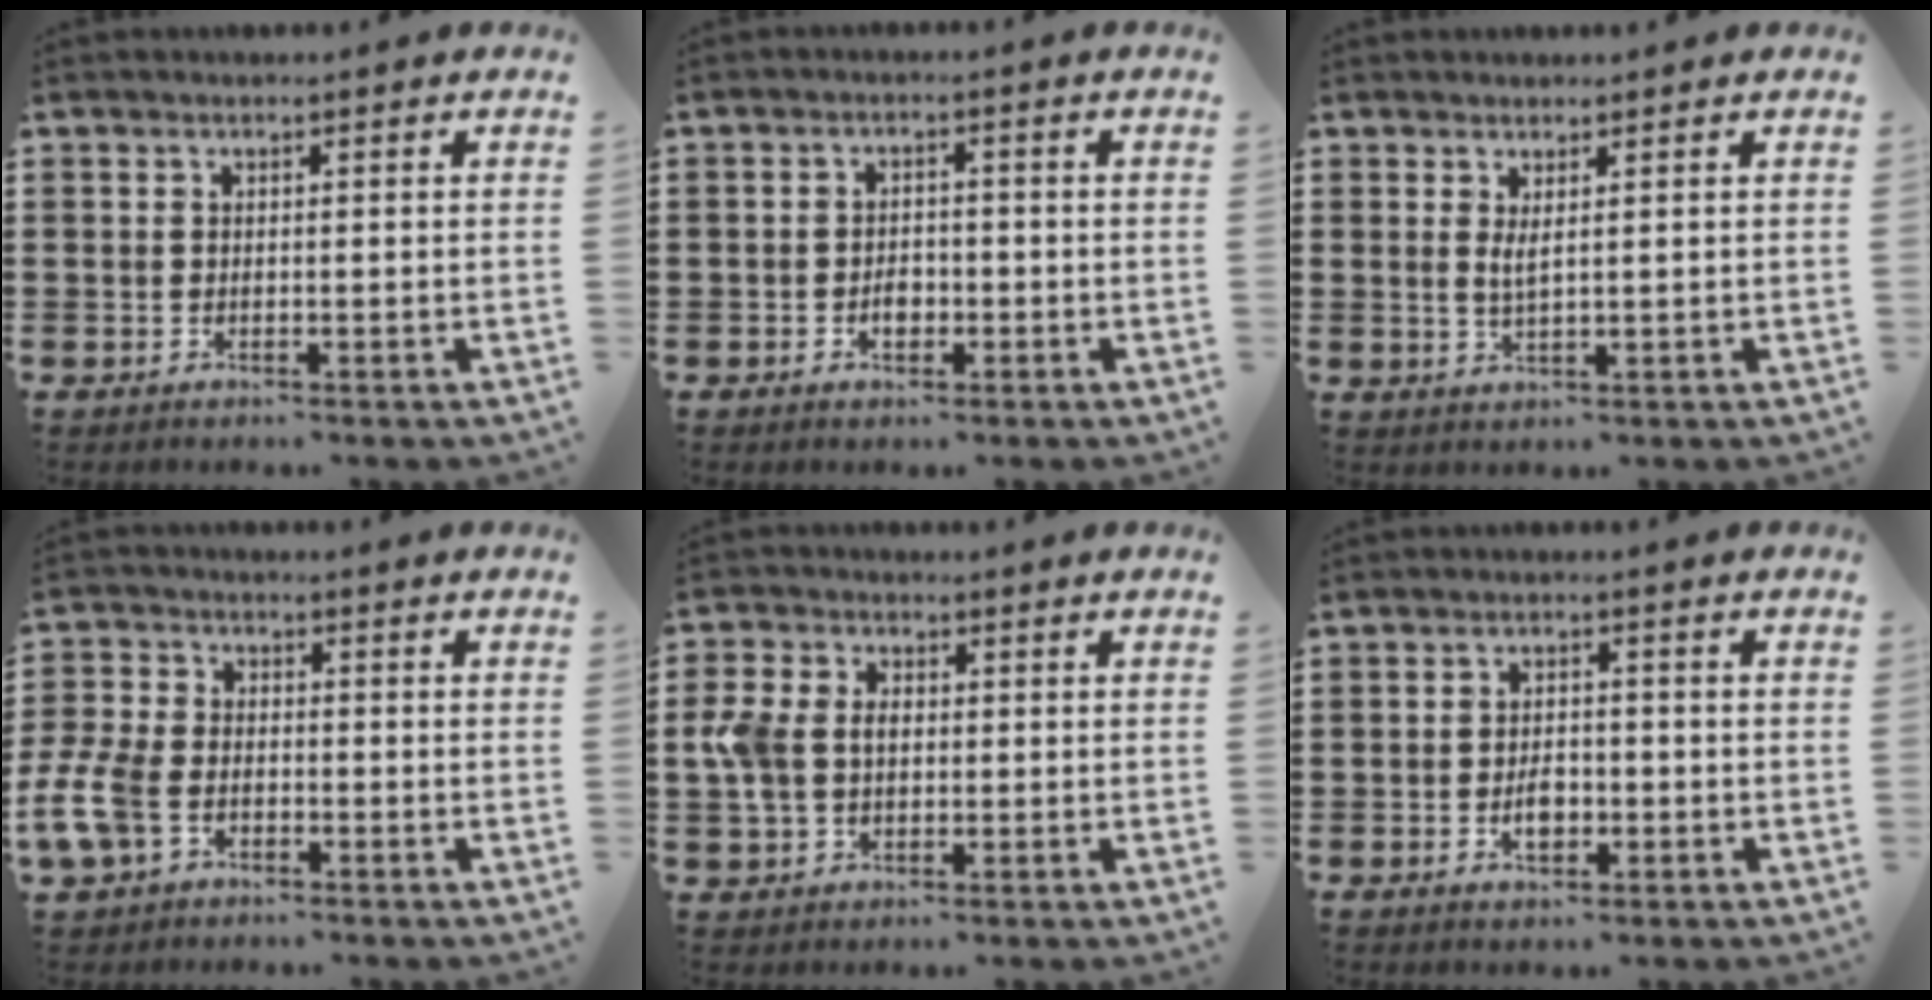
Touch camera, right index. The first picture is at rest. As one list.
[{"total": 2.5, "force": [-0.9, 1.5, 1.7], "torque": [-0.024, -0.002, -0.019]}, {"total": 2.0, "force": [1.0, 0.3, 1.7], "torque": [-0.036, -0.001, 0.018]}, {"total": 6.8, "force": [-3.2, 4.0, 4.5], "torque": [-0.133, -0.006, -0.070]}, {"total": 5.0, "force": [0.0, 3.8, 3.2], "torque": [-0.097, 0.003, -0.010]}, {"total": 3.2, "force": [-1.1, 1.8, 2.4], "torque": [-0.035, -0.001, -0.020]}]